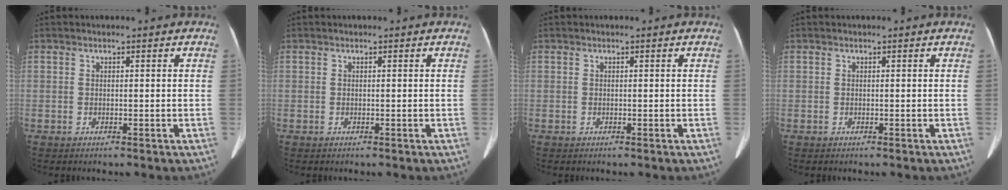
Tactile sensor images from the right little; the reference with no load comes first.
{"total": 0.0}
{"total": 0.0}
{"total": 0.0}